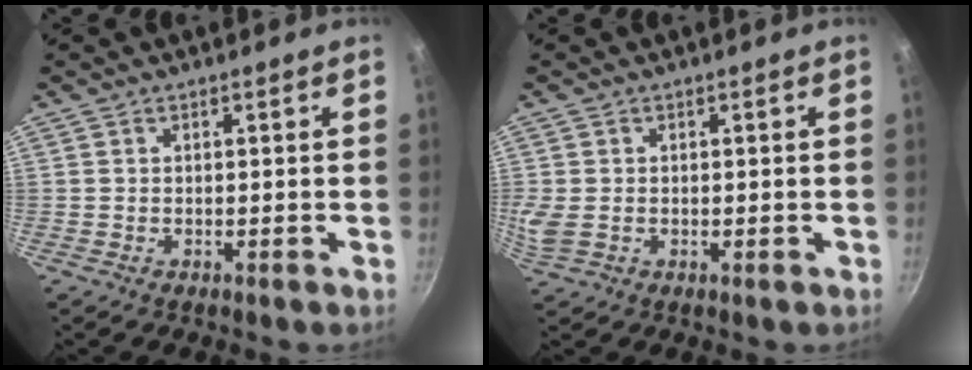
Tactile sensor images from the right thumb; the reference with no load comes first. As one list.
[{"total": 3.9, "force": [-0.1, 2.7, 2.7], "torque": [-0.061, -0.001, 0.001]}]